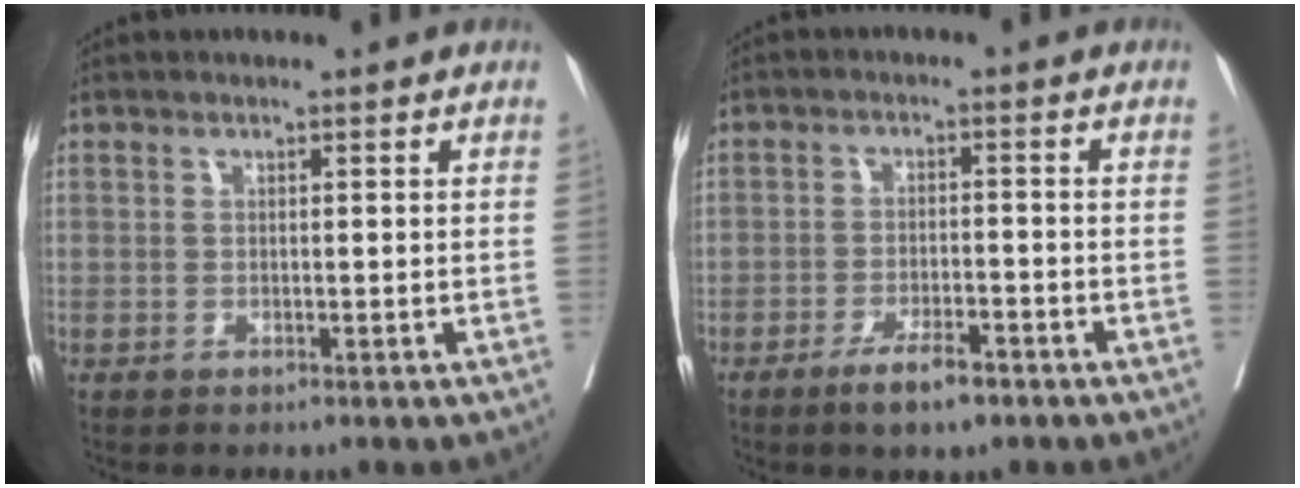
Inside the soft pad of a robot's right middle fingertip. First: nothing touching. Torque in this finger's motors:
{"motor_torque": [0.94, -1.20, 0.04, 0.03]}